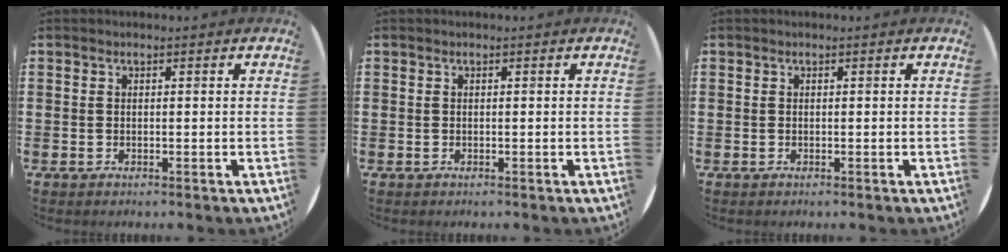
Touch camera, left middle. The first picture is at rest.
{"total": 0.0}
{"total": 0.0}